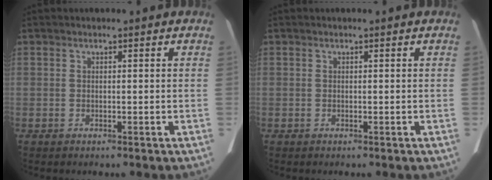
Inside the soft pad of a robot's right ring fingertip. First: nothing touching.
{"total": 0.0}